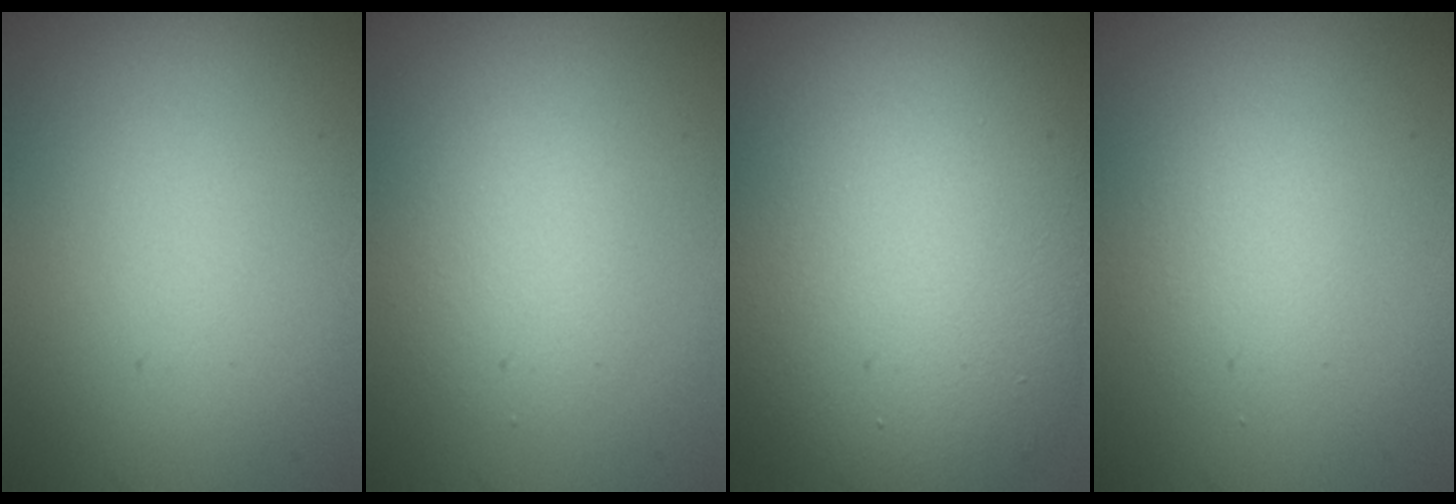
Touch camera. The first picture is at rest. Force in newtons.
{"total": 2.6, "press": 2.6, "slide": 0.2}
{"total": 14.3, "press": 14.3, "slide": 0.9}
{"total": 1.8, "press": 1.8, "slide": 0.1}